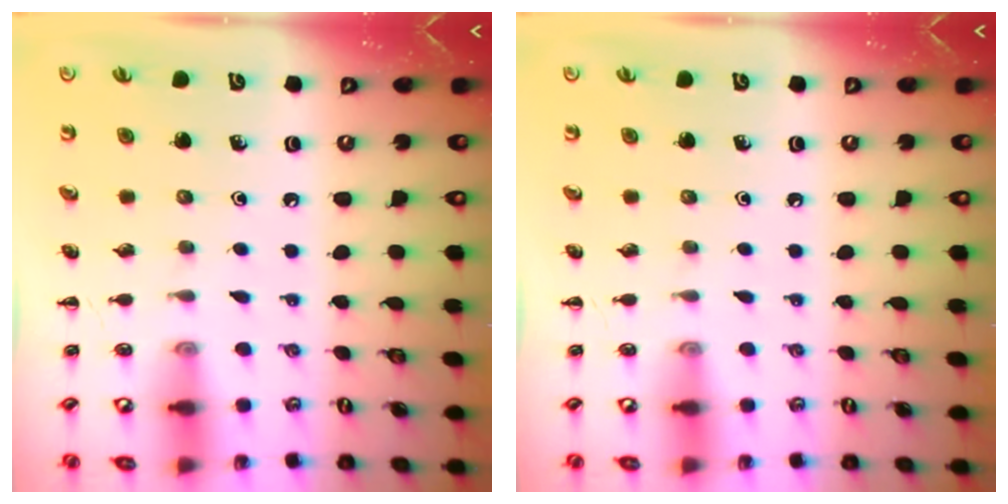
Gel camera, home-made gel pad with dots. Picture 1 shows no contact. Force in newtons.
{"total": 0.0}